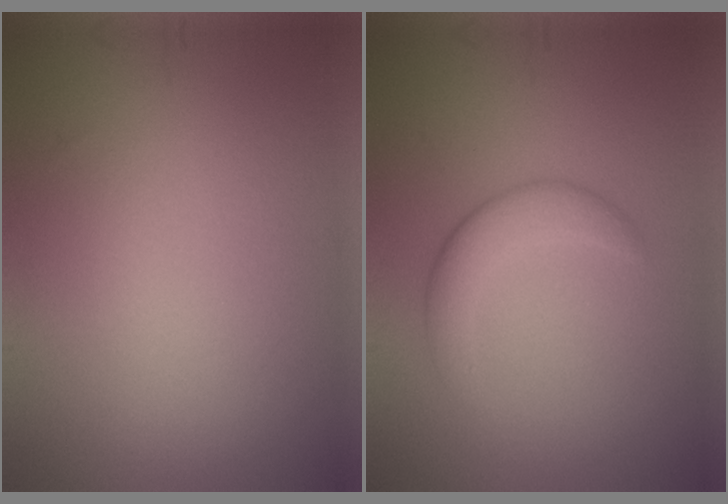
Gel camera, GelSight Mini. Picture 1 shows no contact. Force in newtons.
{"total": 2.9, "press": 2.9, "slide": 0.2}